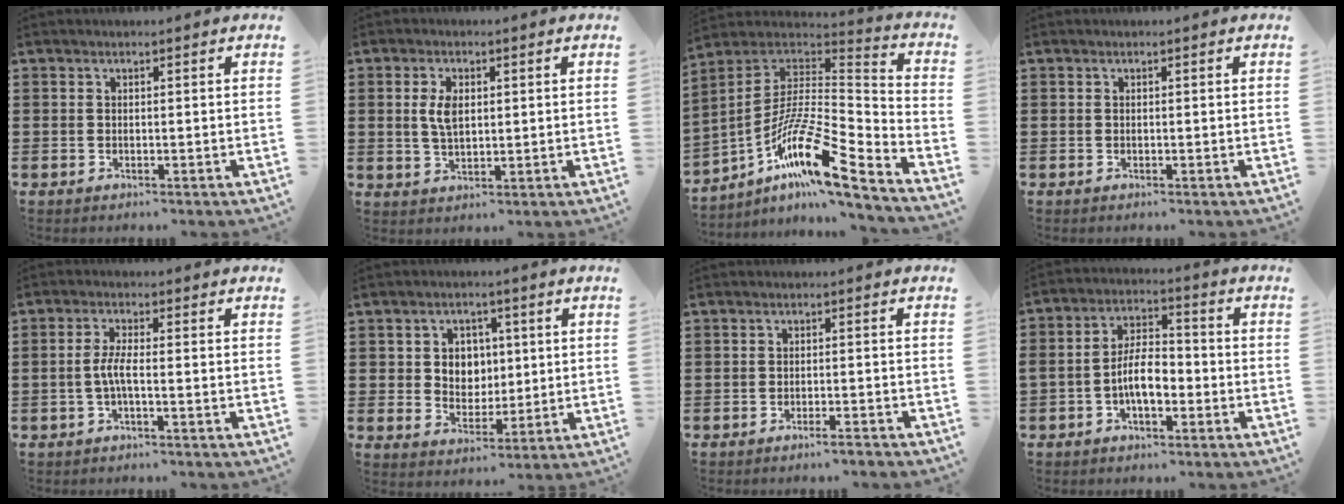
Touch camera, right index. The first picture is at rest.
{"total": 4.2, "force": [0.8, 2.2, 3.5], "torque": [-0.074, 0.009, 0.012]}
{"total": 13.8, "force": [-8.1, 2.5, 10.9], "torque": [-0.214, -0.007, -0.157]}
{"total": 0.0}
{"total": 3.4, "force": [-1.0, 0.4, 3.3], "torque": [-0.082, -0.009, -0.027]}
{"total": 4.7, "force": [1.1, 4.4, 1.3], "torque": [-0.038, 0.012, 0.016]}
{"total": 1.8, "force": [-1.6, -0.2, 0.8], "torque": [-0.013, 0.000, -0.030]}
{"total": 6.4, "force": [-2.3, 3.0, 5.2], "torque": [-0.111, 0.005, -0.047]}